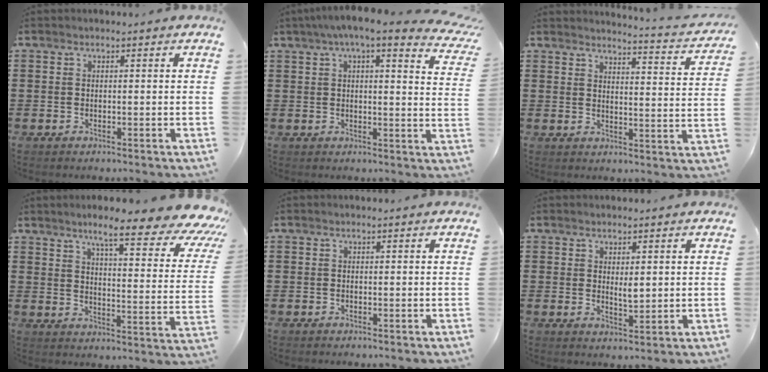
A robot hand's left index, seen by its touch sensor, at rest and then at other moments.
{"total": 5.8, "force": [4.5, 0.0, 3.6], "torque": [-0.079, -0.016, 0.073]}
{"total": 3.3, "force": [3.1, -0.5, 0.9], "torque": [-0.025, -0.031, 0.047]}
{"total": 10.7, "force": [8.1, 0.7, 7.0], "torque": [-0.121, -0.056, 0.123]}
{"total": 0.0}
{"total": 2.7, "force": [1.2, 1.0, 2.2], "torque": [-0.029, -0.005, 0.018]}